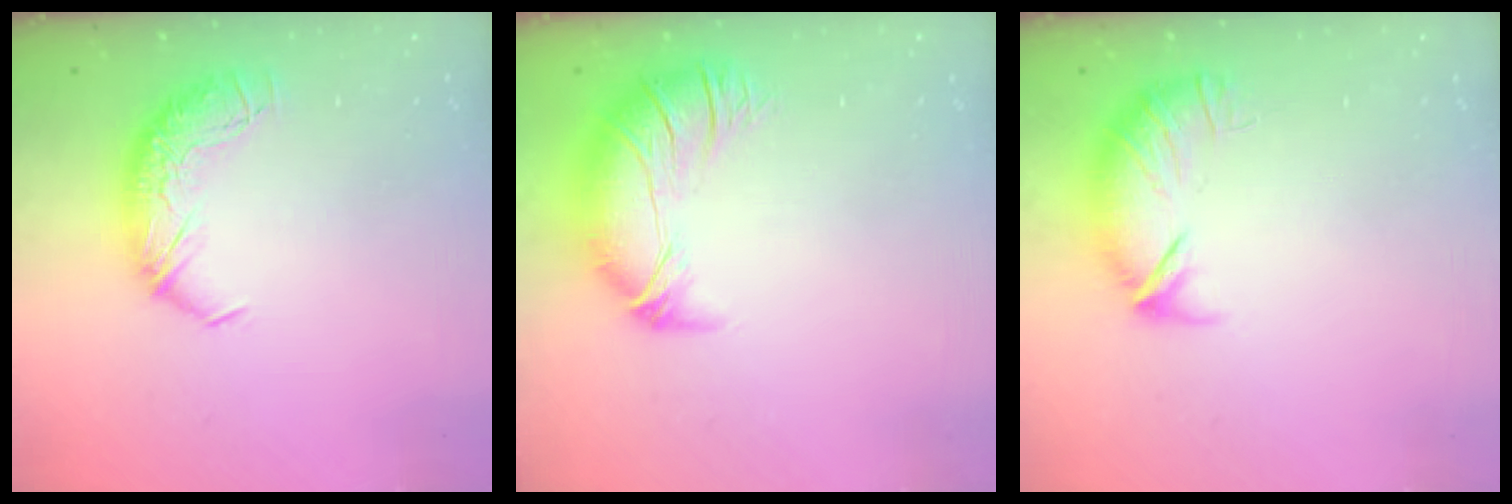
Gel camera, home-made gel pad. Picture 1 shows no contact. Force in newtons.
{"total": 2.6, "press": 0.1, "slide": 2.6}
{"total": 5.0, "press": 4.5, "slide": 2.1}